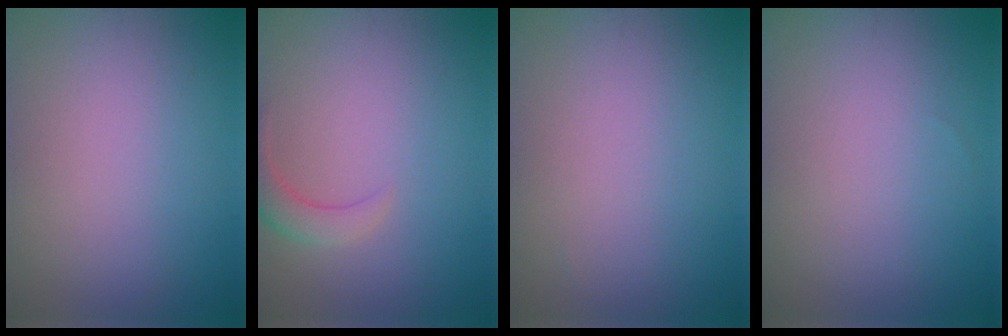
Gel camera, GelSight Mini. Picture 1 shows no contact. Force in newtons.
{"total": 2.3, "press": 2.3, "slide": 0.3}
{"total": 0.0}
{"total": 0.0}